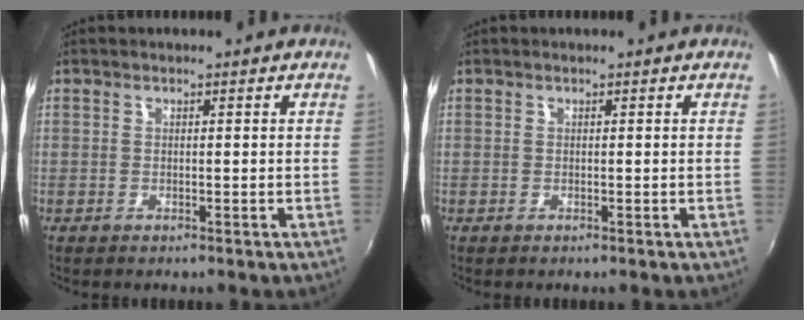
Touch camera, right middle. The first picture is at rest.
{"total": 0.0}